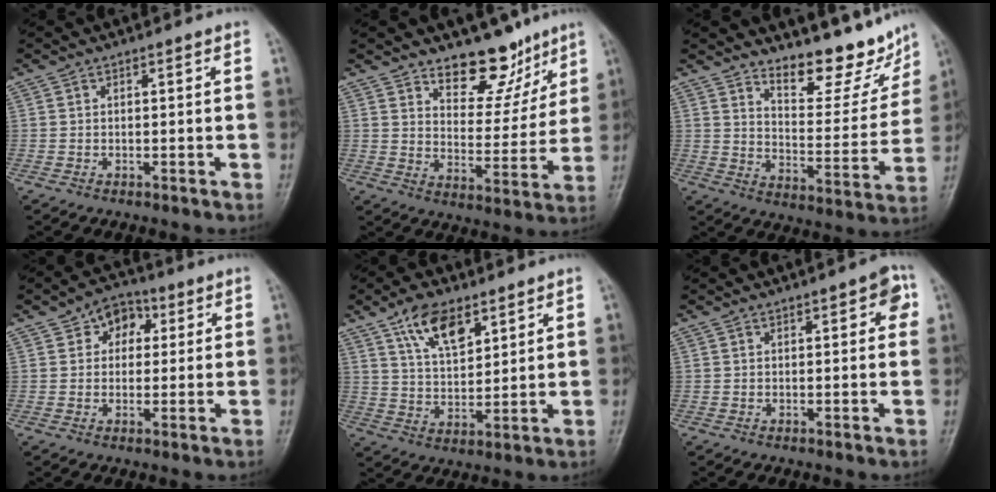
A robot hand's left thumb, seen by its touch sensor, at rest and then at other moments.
{"total": 11.5, "force": [8.7, 5.8, 4.8], "torque": [-0.023, -0.064, 0.140]}
{"total": 13.7, "force": [11.9, 4.1, 5.5], "torque": [-0.043, -0.097, 0.177]}
{"total": 6.6, "force": [2.3, 5.1, 3.5], "torque": [-0.010, 0.002, 0.025]}
{"total": 9.9, "force": [5.9, 4.7, 6.4], "torque": [-0.096, -0.030, 0.113]}
{"total": 3.9, "force": [1.4, 1.6, 3.2], "torque": [-0.023, 0.002, 0.010]}